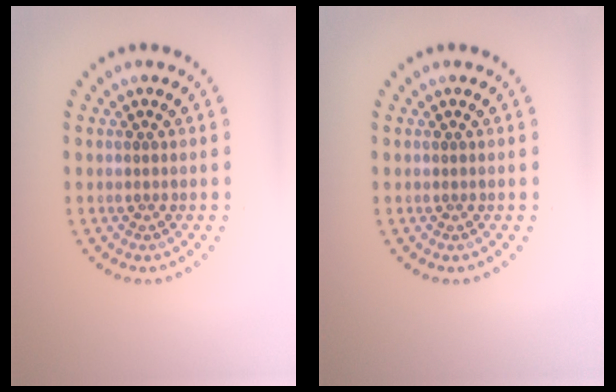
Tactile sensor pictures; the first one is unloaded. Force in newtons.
{"total": 0.0}